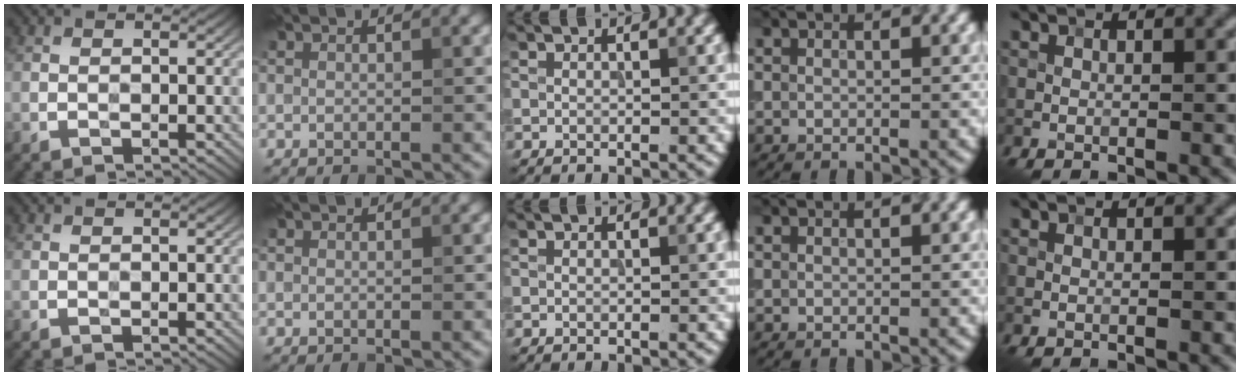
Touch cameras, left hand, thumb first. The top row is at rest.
{}